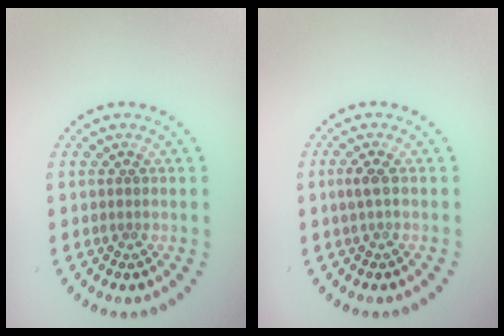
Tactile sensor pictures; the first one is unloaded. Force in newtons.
{"total": 1.0, "press": 1.0, "slide": 0.3}